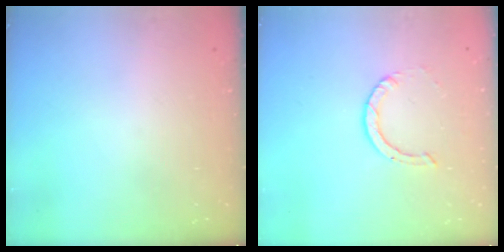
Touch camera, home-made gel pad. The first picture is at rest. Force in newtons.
{"total": 2.2, "press": 2.2, "slide": 0.2}